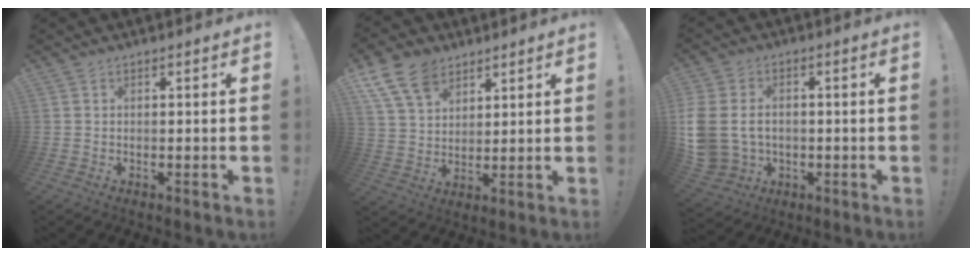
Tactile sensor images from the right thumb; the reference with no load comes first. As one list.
[{"total": 12.9, "force": [7.8, 8.4, 5.9], "torque": [-0.111, -0.034, 0.154]}, {"total": 13.3, "force": [-0.1, 10.9, 7.7], "torque": [-0.154, -0.001, 0.003]}]